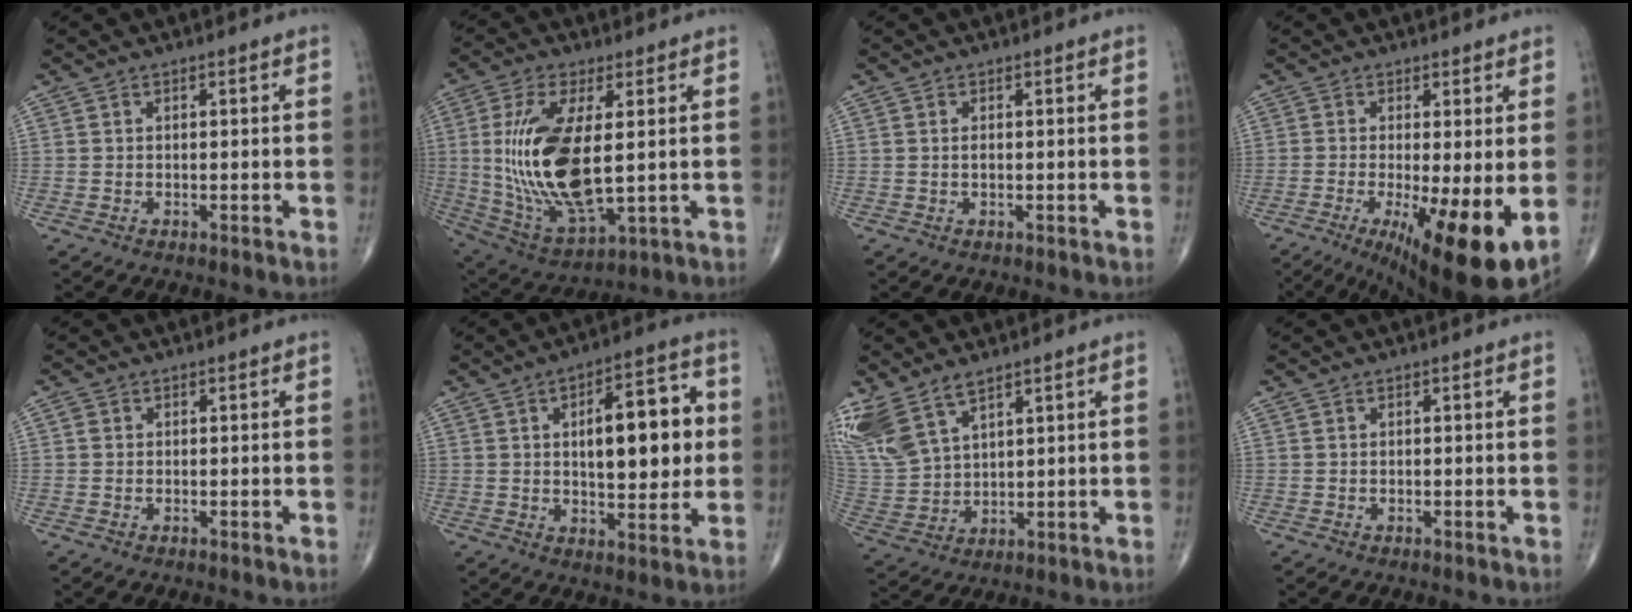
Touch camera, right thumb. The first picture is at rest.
{"total": 19.1, "force": [1.4, 7.9, 17.3], "torque": [-0.358, -0.021, 0.041]}
{"total": 0.9, "force": [0.1, 0.4, 0.8], "torque": [-0.014, -0.001, 0.001]}
{"total": 14.0, "force": [-3.3, 3.2, 13.2], "torque": [-0.190, -0.026, -0.040]}
{"total": 0.8, "force": [0.1, 0.7, 0.3], "torque": [0.000, 0.001, 0.001]}
{"total": 15.4, "force": [2.1, 6.7, 13.8], "torque": [-0.161, 0.008, 0.030]}
{"total": 12.5, "force": [8.1, 5.9, 7.3], "torque": [-0.167, -0.021, 0.182]}
{"total": 0.0}